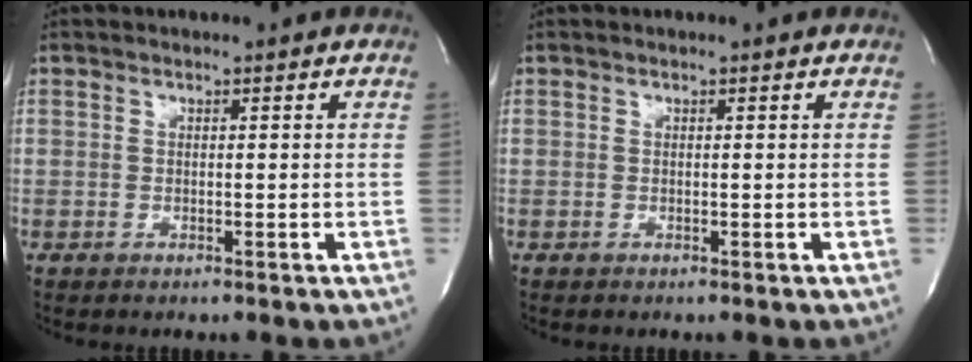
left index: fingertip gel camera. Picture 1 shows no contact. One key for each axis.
{"total": 0.0}